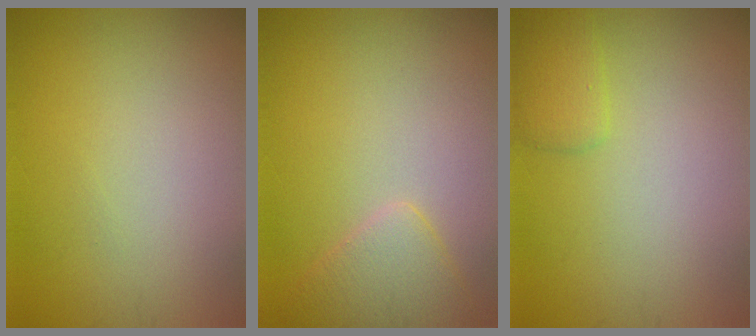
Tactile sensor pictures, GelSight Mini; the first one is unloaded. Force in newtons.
{"total": 2.8, "press": 2.8, "slide": 0.2}
{"total": 1.6, "press": 1.6, "slide": 0.1}